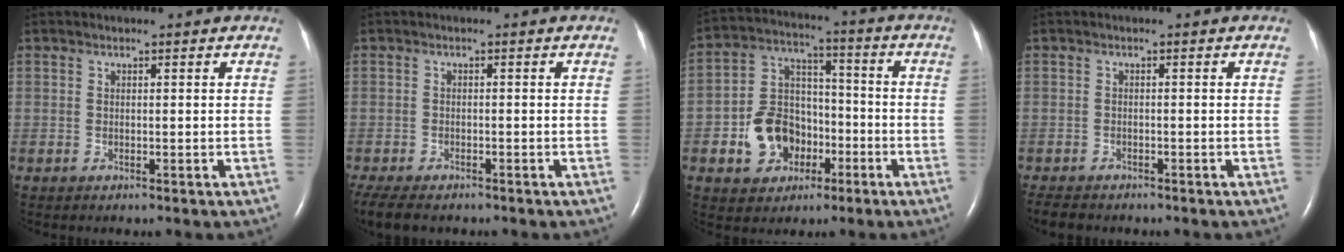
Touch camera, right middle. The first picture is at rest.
{"total": 8.0, "force": [-6.3, 3.1, 3.9], "torque": [-0.078, -0.011, -0.096]}
{"total": 10.7, "force": [-3.7, 8.3, 5.6], "torque": [-0.123, 0.029, -0.057]}
{"total": 4.0, "force": [-3.5, 1.3, 1.3], "torque": [-0.022, -0.008, -0.052]}